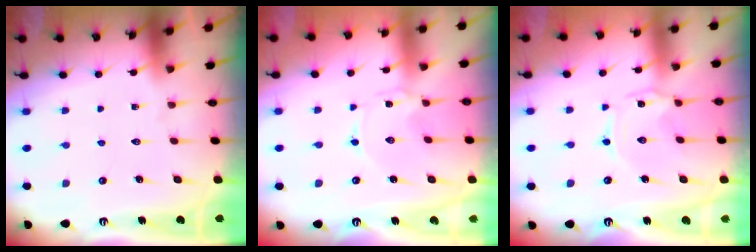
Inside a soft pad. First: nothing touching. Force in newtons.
{"total": 0.0}
{"total": 1.0, "press": 1.0, "slide": 0.1}